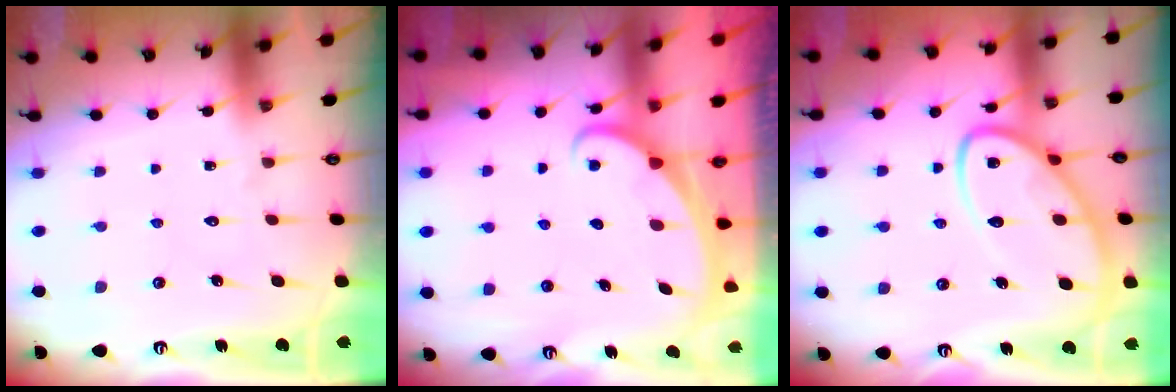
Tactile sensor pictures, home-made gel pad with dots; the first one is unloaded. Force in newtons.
{"total": 1.9, "press": 1.9, "slide": 0.1}
{"total": 12.6, "press": 12.5, "slide": 1.1}